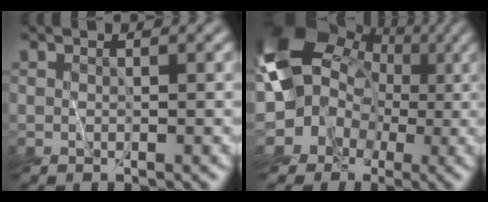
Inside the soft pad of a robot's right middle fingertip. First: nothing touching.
{"total": 12.5, "force": [0.4, 11.3, 5.3], "torque": [-0.113, 0.007, -0.028]}